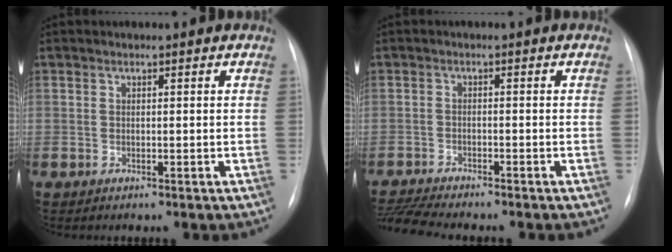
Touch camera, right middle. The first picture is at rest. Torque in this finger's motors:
{"motor_torque": [0.09, -0.11, 0.05, 0.04]}